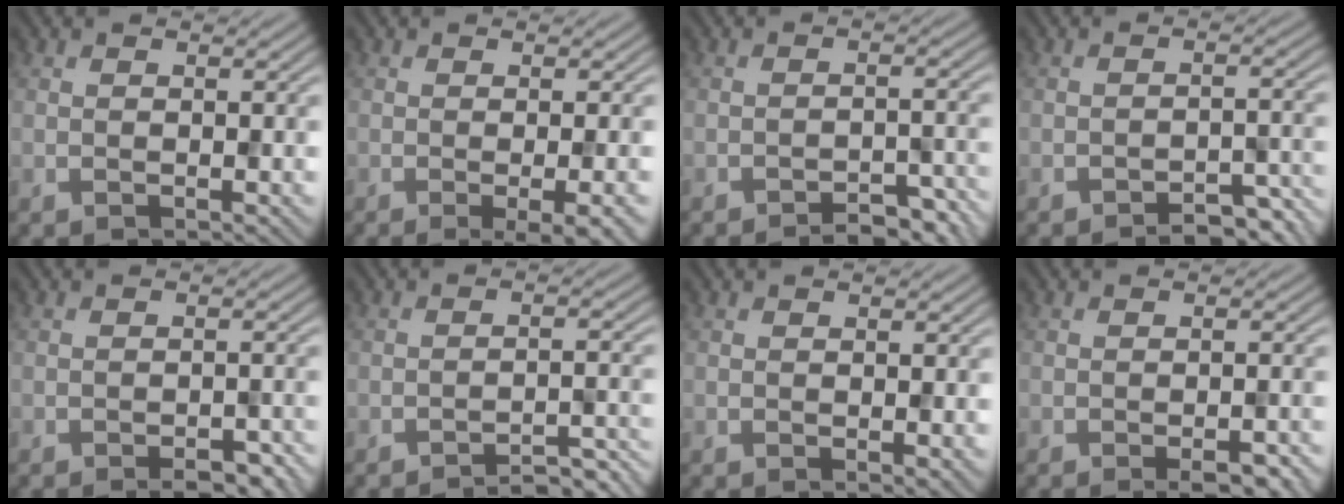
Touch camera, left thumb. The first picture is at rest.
{"total": 5.3, "force": [-2.2, 1.1, 4.7], "torque": [-0.063, -0.002, -0.026]}
{"total": 4.8, "force": [-4.0, 1.2, 2.3], "torque": [-0.033, 0.011, -0.052]}
{"total": 5.1, "force": [-4.1, 1.3, 2.6], "torque": [-0.034, 0.006, -0.052]}
{"total": 3.8, "force": [-2.7, 1.2, 2.4], "torque": [-0.033, 0.002, -0.031]}
{"total": 5.4, "force": [-4.8, 0.6, 2.4], "torque": [-0.035, 0.022, -0.065]}
{"total": 0.7, "force": [0.0, 0.1, 0.7], "torque": [-0.010, -0.002, 0.000]}
{"total": 3.9, "force": [-2.4, 0.9, 2.8], "torque": [-0.041, 0.001, -0.025]}